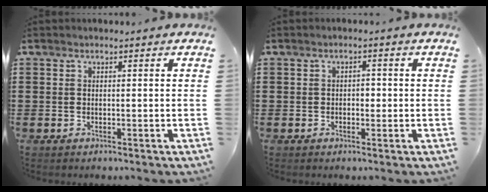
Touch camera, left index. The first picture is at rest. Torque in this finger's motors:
{"motor_torque": [0.01, 0.06, 0.11, 0.02]}